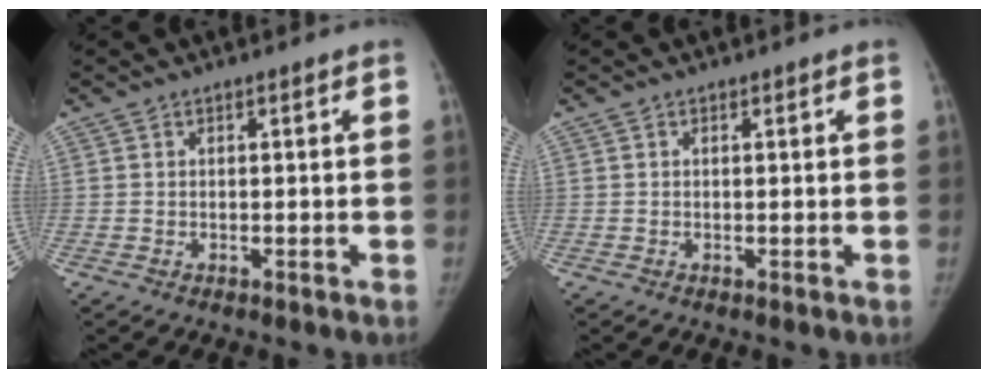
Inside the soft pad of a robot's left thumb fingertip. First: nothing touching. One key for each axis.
{"total": 0.0}